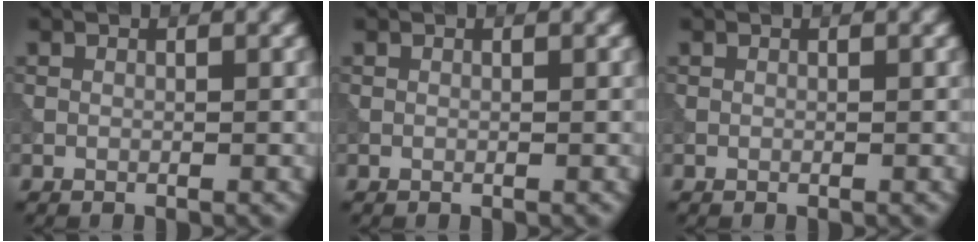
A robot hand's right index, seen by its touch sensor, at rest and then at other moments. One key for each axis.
{"total": 0.0}
{"total": 0.0}